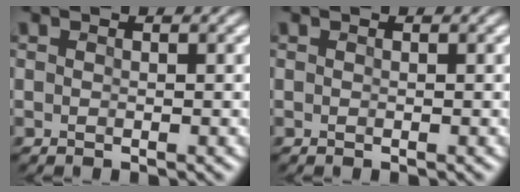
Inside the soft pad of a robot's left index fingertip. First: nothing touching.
{"total": 0.0}